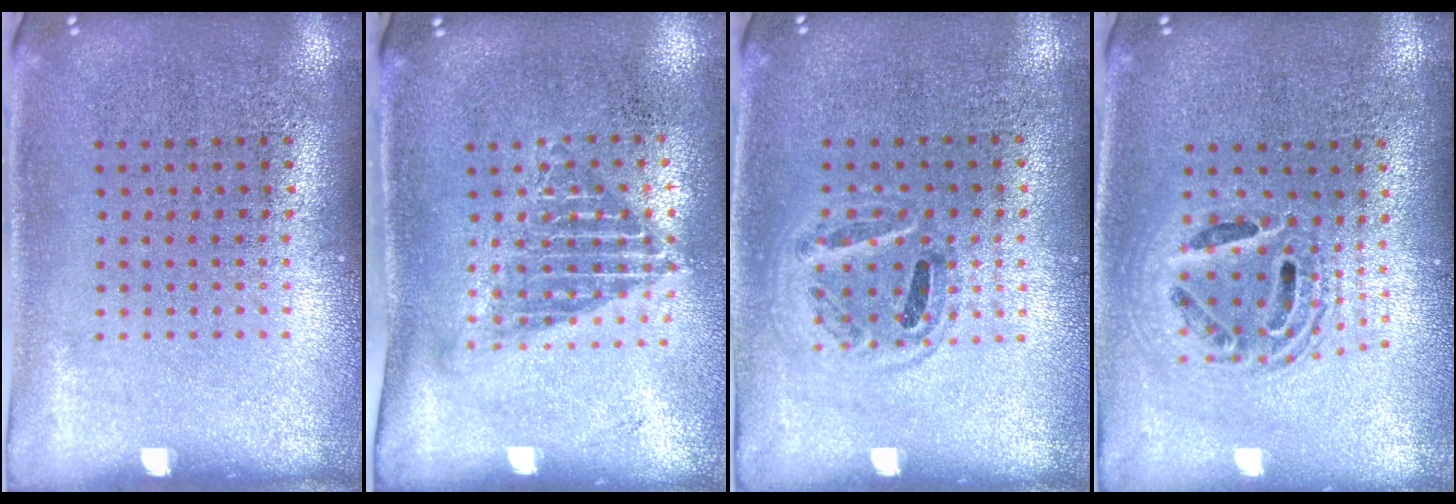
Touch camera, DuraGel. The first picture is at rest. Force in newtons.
{"total": 1.4, "press": 1.1, "slide": 0.9}
{"total": 1.0, "press": 0.9, "slide": 0.3}
{"total": 1.7, "press": 1.5, "slide": 1.0}